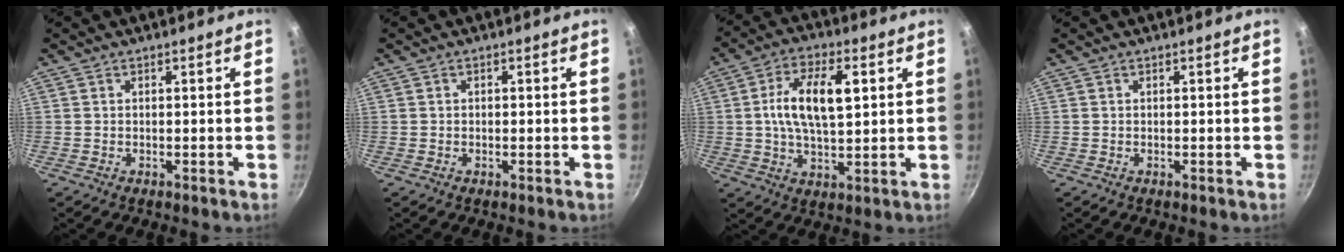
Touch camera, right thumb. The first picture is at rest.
{"total": 0.6, "force": [0.0, 0.5, 0.3], "torque": [-0.003, 0.004, -0.001]}
{"total": 12.2, "force": [2.3, 5.9, 10.5], "torque": [-0.182, 0.006, 0.036]}
{"total": 0.0}